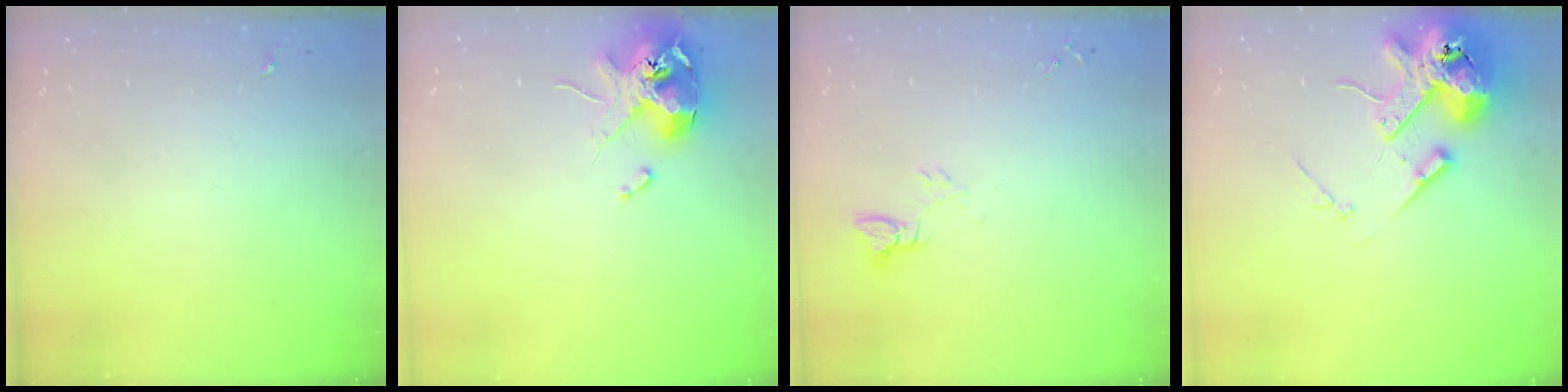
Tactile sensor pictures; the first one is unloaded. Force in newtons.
{"total": 12.4, "press": 12.3, "slide": 1.8}
{"total": 2.8, "press": 2.8, "slide": 0.2}
{"total": 14.6, "press": 14.4, "slide": 2.5}